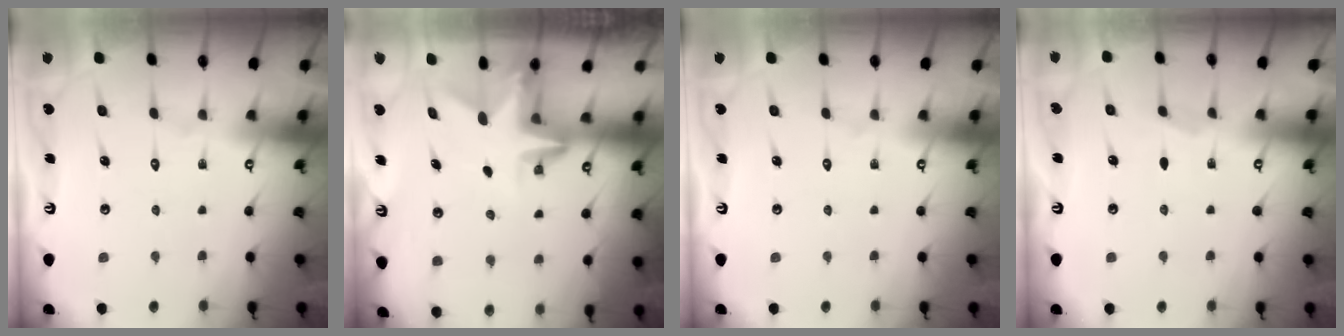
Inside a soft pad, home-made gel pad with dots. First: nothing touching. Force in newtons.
{"total": 2.9, "press": 2.9, "slide": 0.2}
{"total": 0.0}
{"total": 1.6, "press": 1.6, "slide": 0.4}